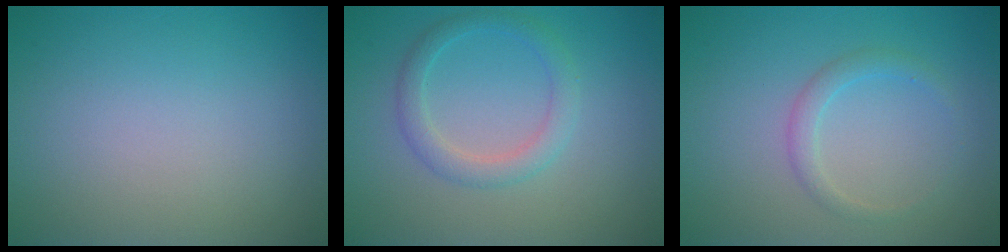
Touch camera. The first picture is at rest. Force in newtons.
{"total": 2.4, "press": 2.4, "slide": 0.1}
{"total": 1.6, "press": 1.6, "slide": 0.1}